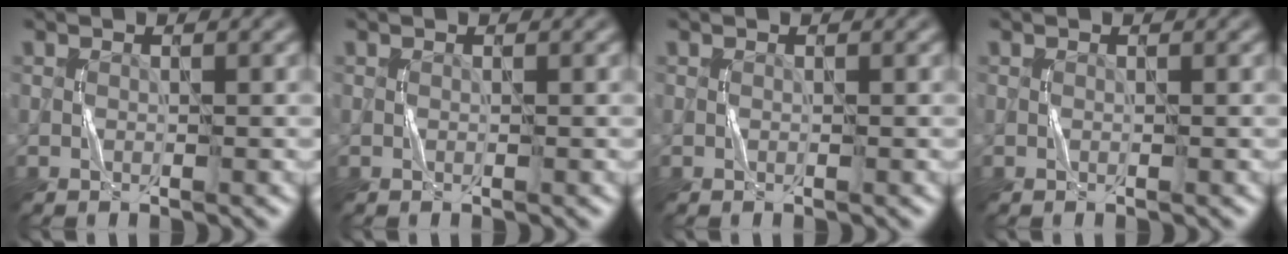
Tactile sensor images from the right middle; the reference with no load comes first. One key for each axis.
{"total": 0.0}
{"total": 0.0}
{"total": 0.0}